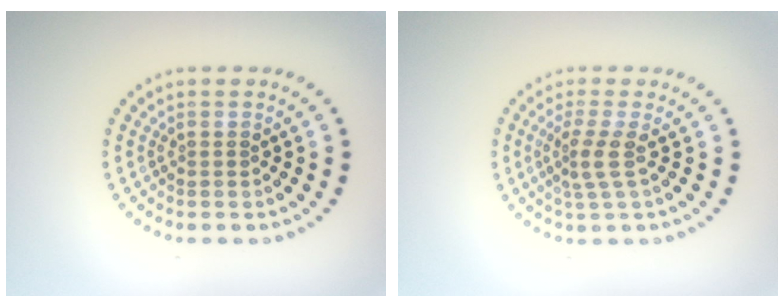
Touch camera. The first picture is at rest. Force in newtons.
{"total": 2.3, "press": 1.6, "slide": 1.6}